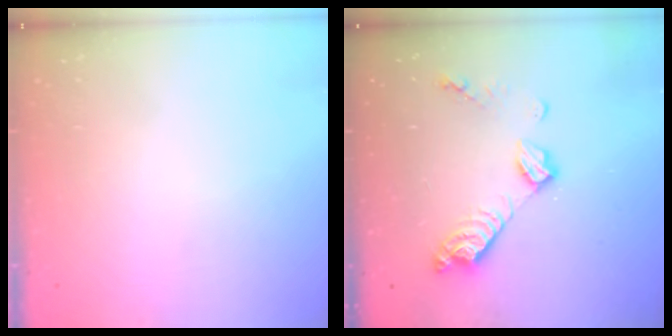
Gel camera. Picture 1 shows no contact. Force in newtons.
{"total": 9.8, "press": 9.8, "slide": 0.6}